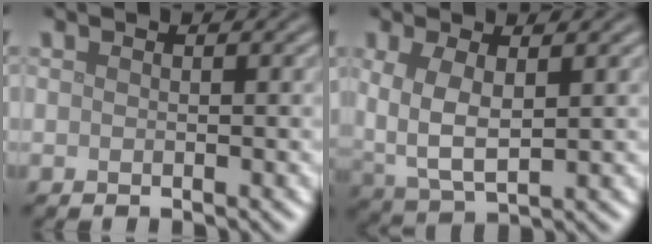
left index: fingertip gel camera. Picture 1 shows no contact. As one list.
[{"total": 4.4, "force": [0.8, 2.2, 3.7], "torque": [-0.087, -0.002, 0.019]}]